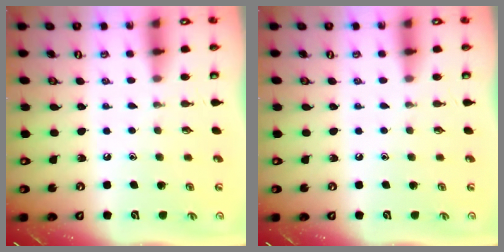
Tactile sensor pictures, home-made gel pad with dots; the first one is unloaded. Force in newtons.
{"total": 0.0}